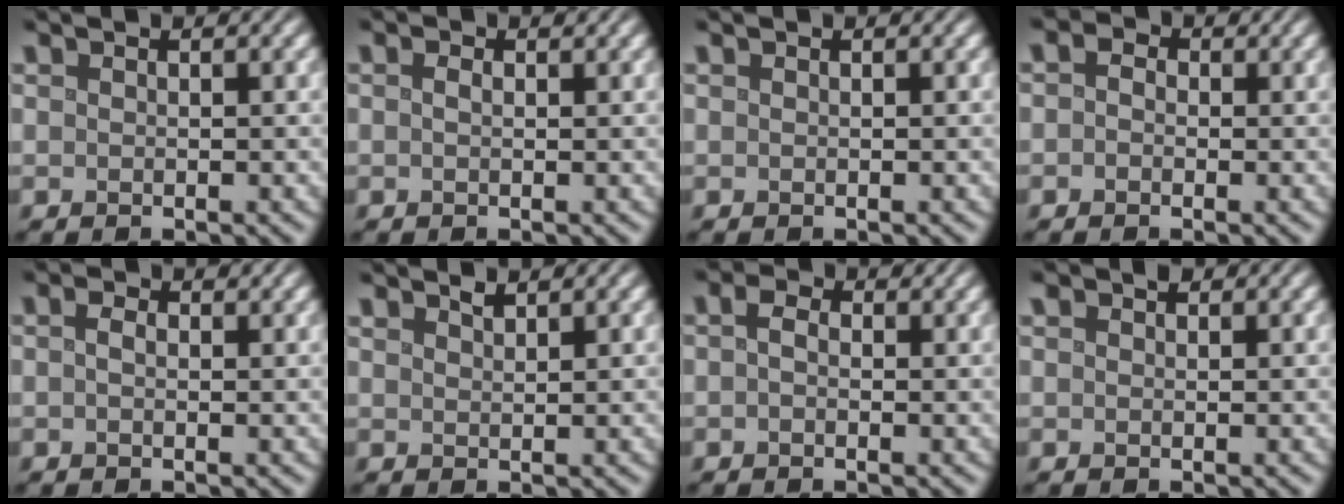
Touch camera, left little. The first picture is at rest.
{"total": 0.8, "force": [0.2, 0.4, 0.7], "torque": [-0.014, 0.000, 0.001]}
{"total": 0.0}
{"total": 1.3, "force": [-0.1, 1.0, 0.7], "torque": [-0.015, 0.001, -0.012]}
{"total": 1.2, "force": [0.2, 0.6, 1.0], "torque": [-0.021, 0.000, -0.003]}
{"total": 1.0, "force": [0.9, 0.1, 0.3], "torque": [-0.005, 0.000, 0.018]}
{"total": 1.6, "force": [0.1, 1.0, 1.2], "torque": [-0.024, 0.004, -0.006]}
{"total": 1.0, "force": [0.6, 0.7, 0.6], "torque": [-0.005, 0.003, 0.006]}